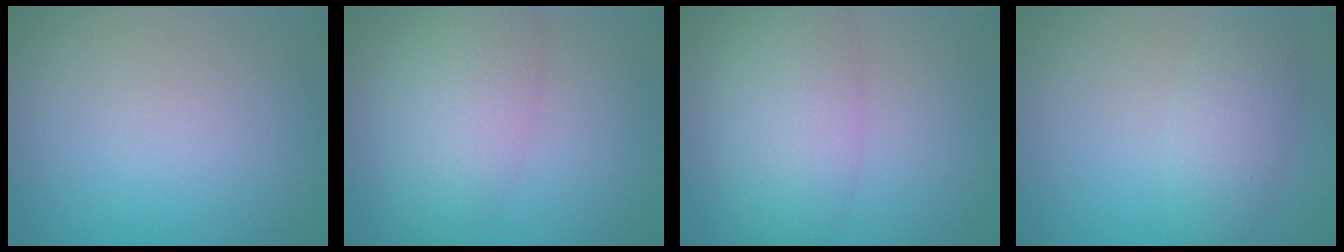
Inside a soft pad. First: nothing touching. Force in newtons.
{"total": 4.9, "press": 4.9, "slide": 0.1}
{"total": 5.7, "press": 5.7, "slide": 0.2}
{"total": 2.9, "press": 2.9, "slide": 0.0}